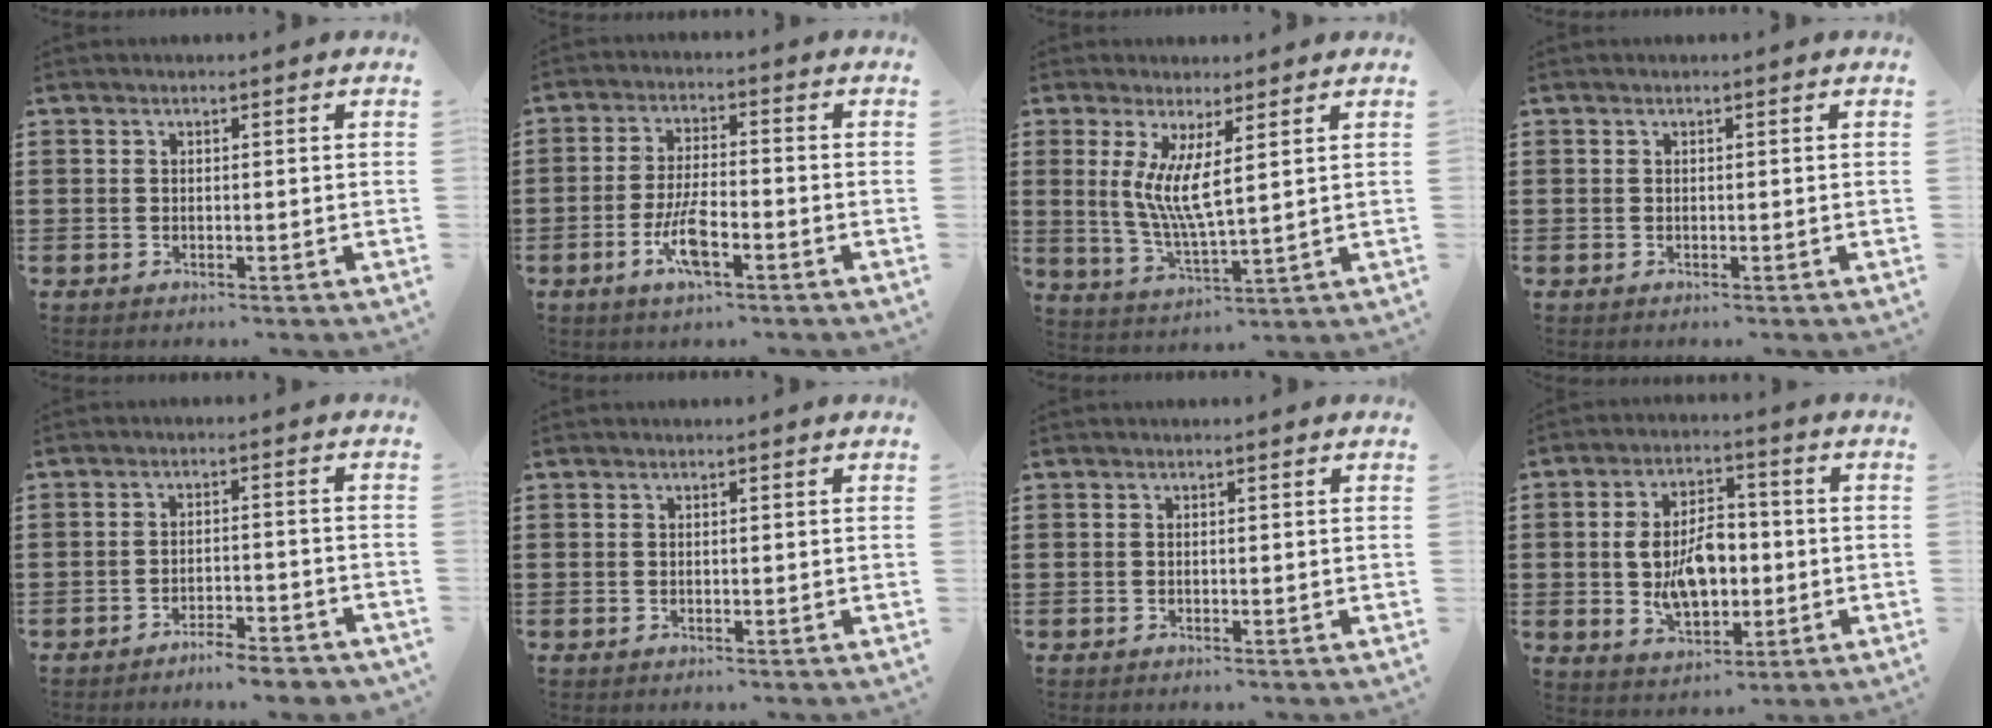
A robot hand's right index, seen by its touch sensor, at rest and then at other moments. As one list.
[{"total": 6.6, "force": [-2.7, 1.8, 5.7], "torque": [-0.128, -0.010, -0.054]}, {"total": 6.4, "force": [2.2, 0.9, 5.9], "torque": [-0.120, -0.006, 0.041]}, {"total": 0.0}, {"total": 3.7, "force": [-3.6, -0.1, 0.7], "torque": [-0.012, 0.001, -0.074]}, {"total": 0.0}, {"total": 0.0}, {"total": 9.0, "force": [-0.8, 5.4, 7.2], "torque": [-0.136, 0.006, -0.020]}]